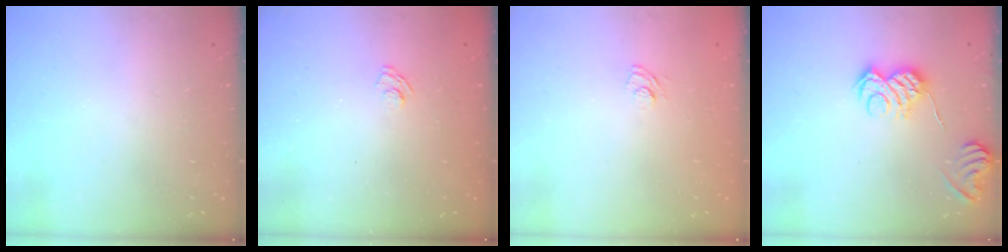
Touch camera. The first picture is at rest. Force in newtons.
{"total": 2.3, "press": 2.0, "slide": 1.2}
{"total": 5.4, "press": 5.3, "slide": 1.2}
{"total": 7.4, "press": 7.3, "slide": 1.3}